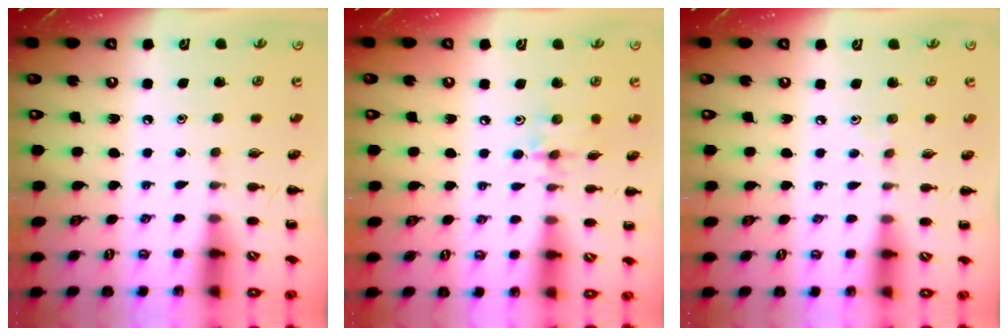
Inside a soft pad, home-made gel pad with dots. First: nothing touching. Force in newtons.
{"total": 4.1, "press": 4.1, "slide": 0.5}
{"total": 2.2, "press": 2.1, "slide": 0.9}